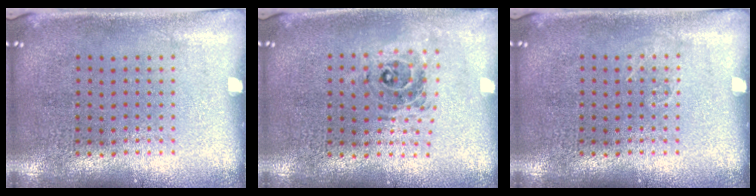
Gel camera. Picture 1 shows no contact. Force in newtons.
{"total": 0.7, "press": 0.7, "slide": 0.1}
{"total": 0.6, "press": 0.5, "slide": 0.2}